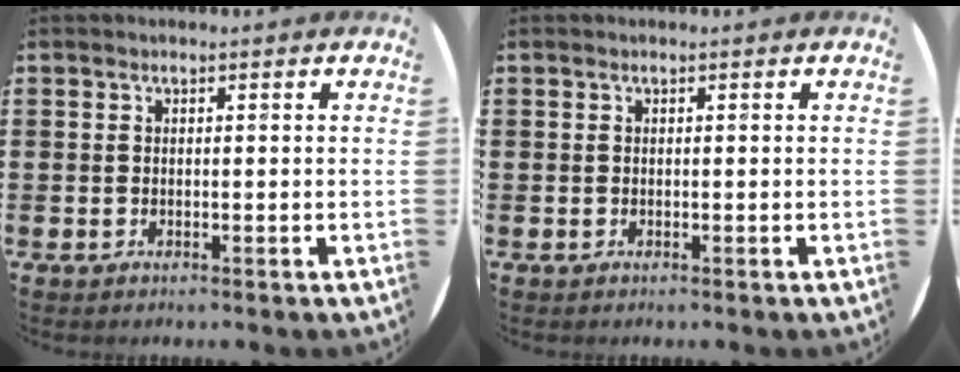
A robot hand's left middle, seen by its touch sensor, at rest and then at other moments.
{"total": 0.0}